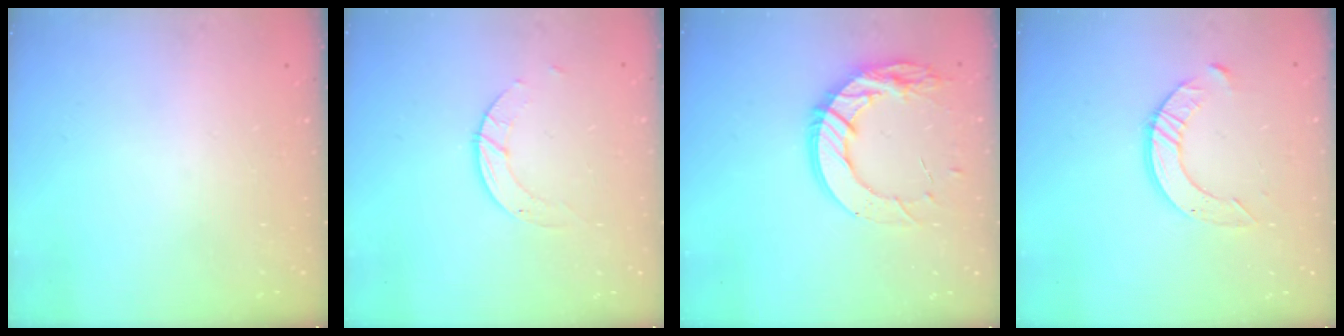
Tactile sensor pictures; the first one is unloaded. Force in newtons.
{"total": 3.9, "press": 3.9, "slide": 0.4}
{"total": 15.6, "press": 15.5, "slide": 1.4}
{"total": 8.9, "press": 8.9, "slide": 0.9}